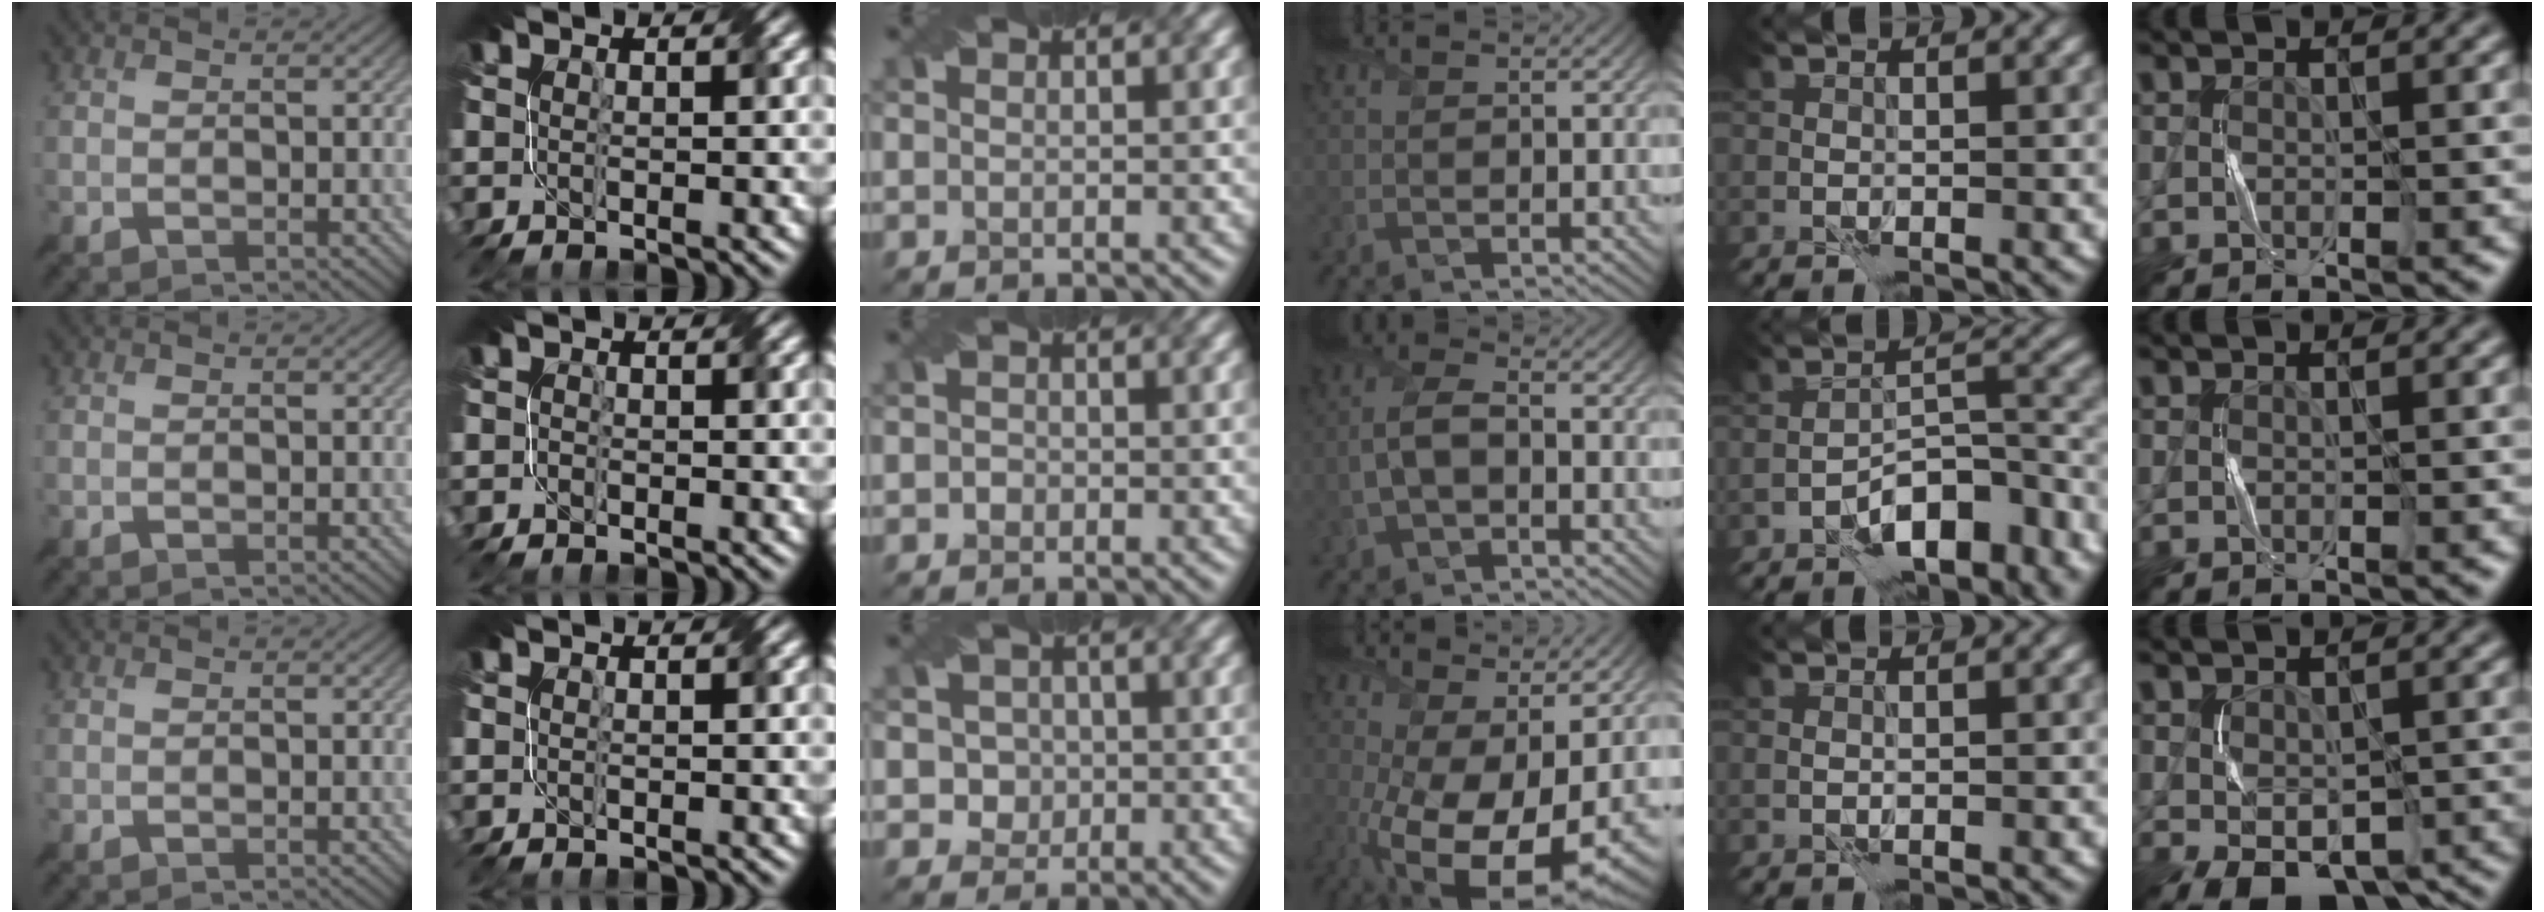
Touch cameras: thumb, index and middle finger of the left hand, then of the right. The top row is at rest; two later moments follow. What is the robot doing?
{"motion": "fold", "object": "file"}